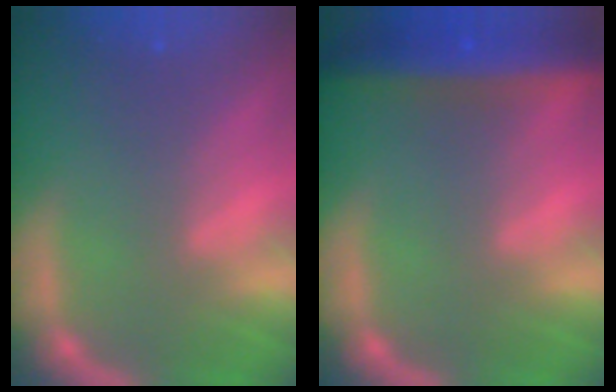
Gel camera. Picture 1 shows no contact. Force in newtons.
{"total": 7.4}